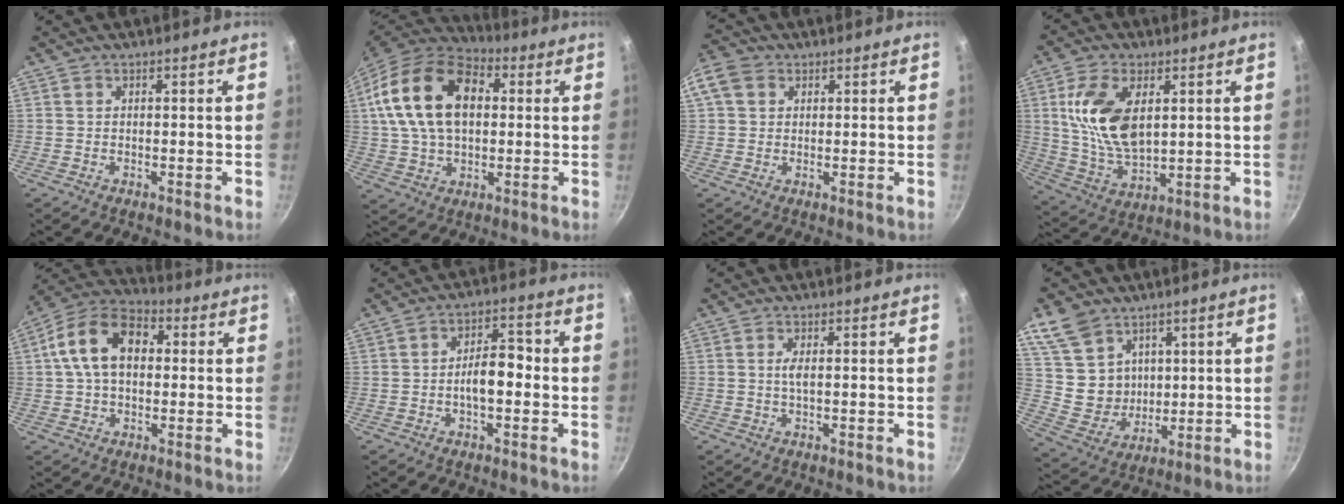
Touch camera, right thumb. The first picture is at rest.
{"total": 20.3, "force": [4.4, 12.9, 15.0], "torque": [-0.255, 0.017, 0.067]}
{"total": 8.1, "force": [2.5, 6.3, 4.4], "torque": [-0.091, 0.013, 0.035]}
{"total": 14.4, "force": [3.4, 7.8, 11.6], "torque": [-0.213, -0.018, 0.074]}
{"total": 13.8, "force": [2.1, 9.2, 10.1], "torque": [-0.151, 0.030, 0.015]}
{"total": 7.1, "force": [-1.2, 3.6, 6.0], "torque": [-0.072, 0.031, -0.024]}
{"total": 1.7, "force": [0.0, 0.2, 1.7], "torque": [-0.039, -0.001, 0.001]}
{"total": 12.8, "force": [6.3, 9.9, 5.1], "torque": [-0.073, -0.029, 0.137]}